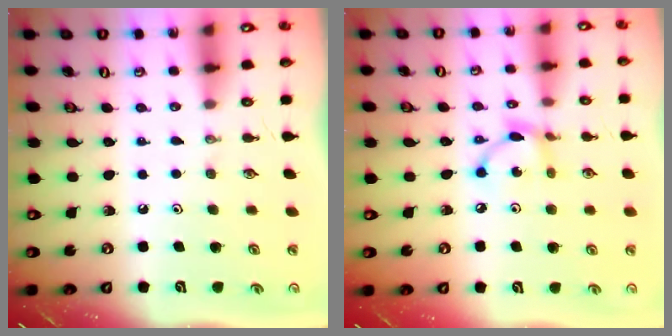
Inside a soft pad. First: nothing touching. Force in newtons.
{"total": 6.5, "press": 6.5, "slide": 0.1}